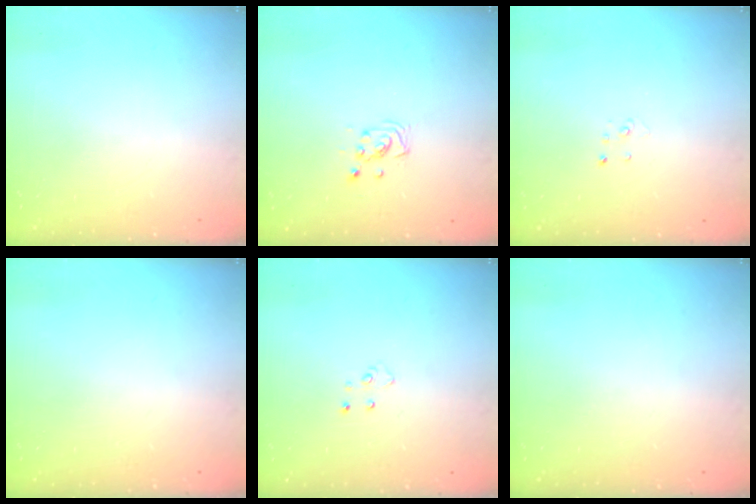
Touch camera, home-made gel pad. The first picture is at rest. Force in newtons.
{"total": 2.9, "press": 2.9, "slide": 0.3}
{"total": 1.9, "press": 1.9, "slide": 0.2}
{"total": 0.0}
{"total": 4.0, "press": 4.0, "slide": 0.4}
{"total": 0.0}